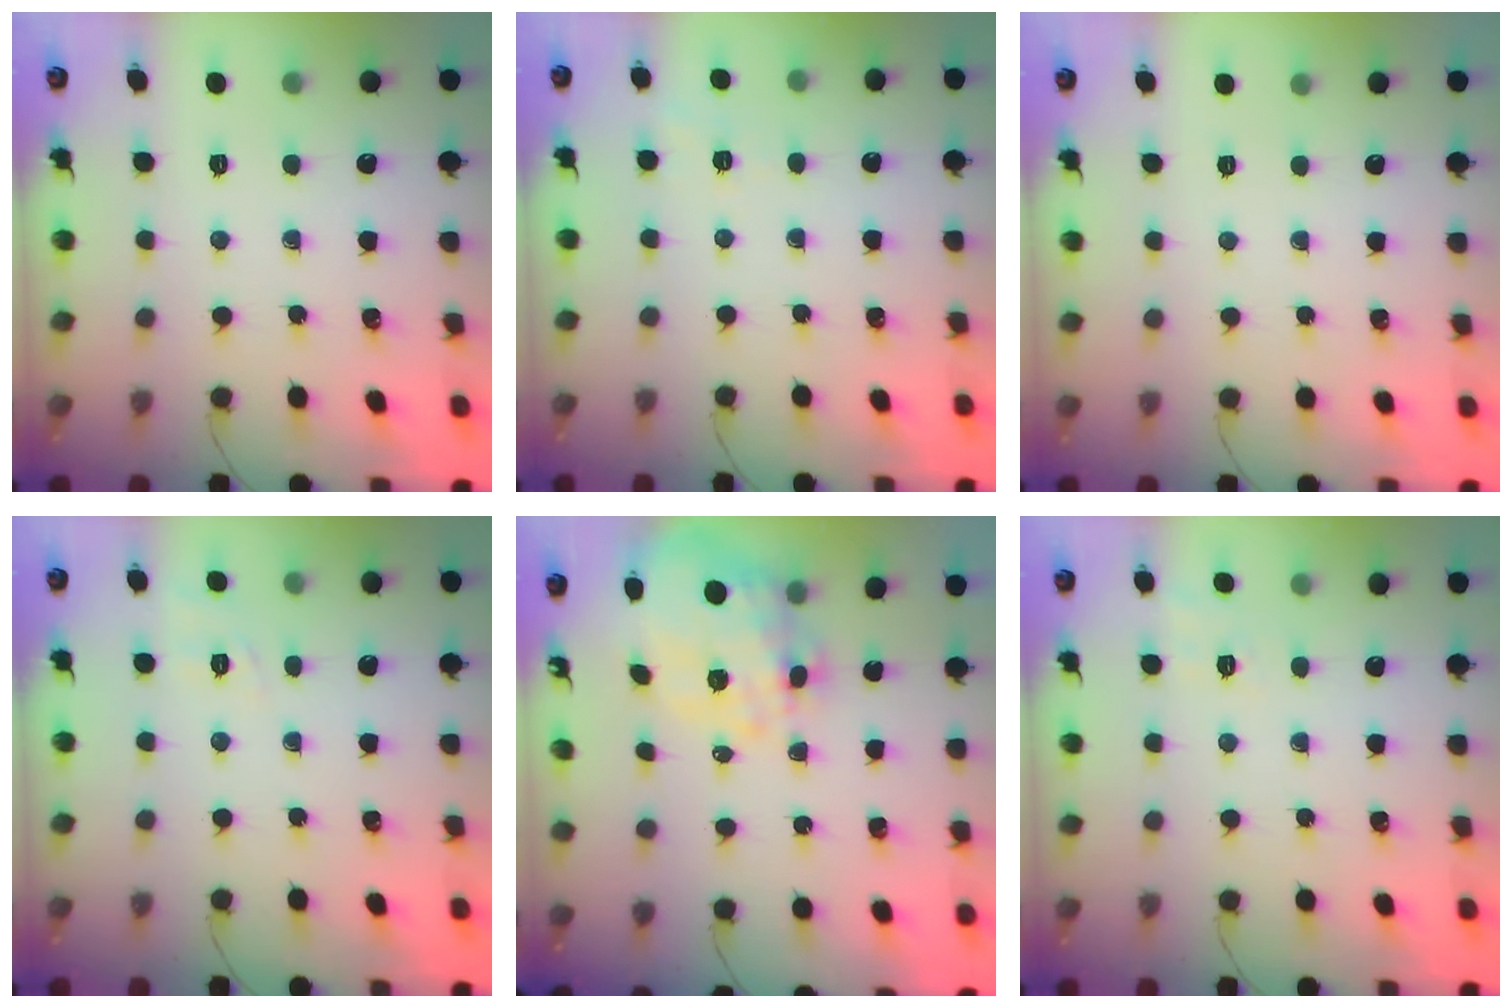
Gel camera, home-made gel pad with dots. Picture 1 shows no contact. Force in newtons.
{"total": 2.3, "press": 1.8, "slide": 1.4}
{"total": 2.4, "press": 2.3, "slide": 0.5}
{"total": 2.1, "press": 0.8, "slide": 2.0}
{"total": 8.1, "press": 7.3, "slide": 3.3}
{"total": 6.2, "press": 5.9, "slide": 1.9}